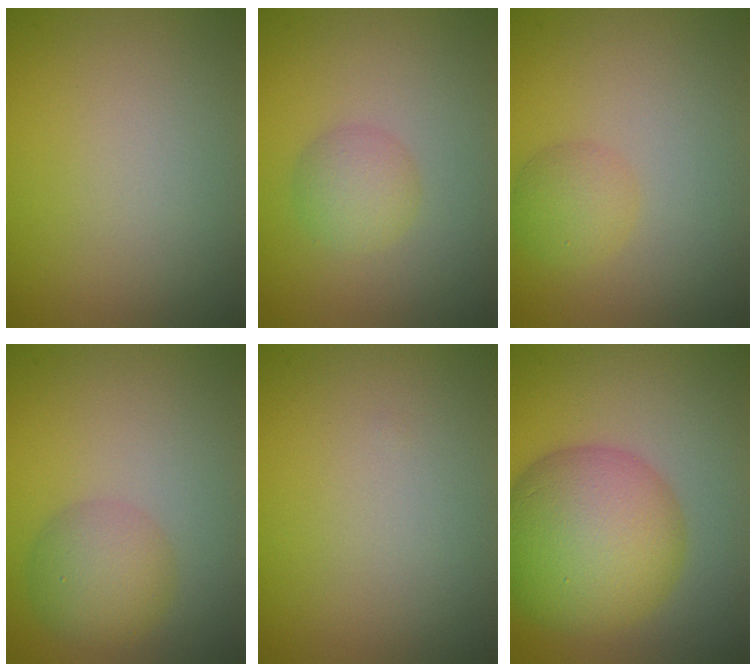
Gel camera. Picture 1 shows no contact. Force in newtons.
{"total": 2.3, "press": 2.3, "slide": 0.1}
{"total": 2.1, "press": 2.1, "slide": 0.1}
{"total": 3.7, "press": 3.7, "slide": 0.1}
{"total": 0.0}
{"total": 10.6, "press": 10.6, "slide": 0.2}